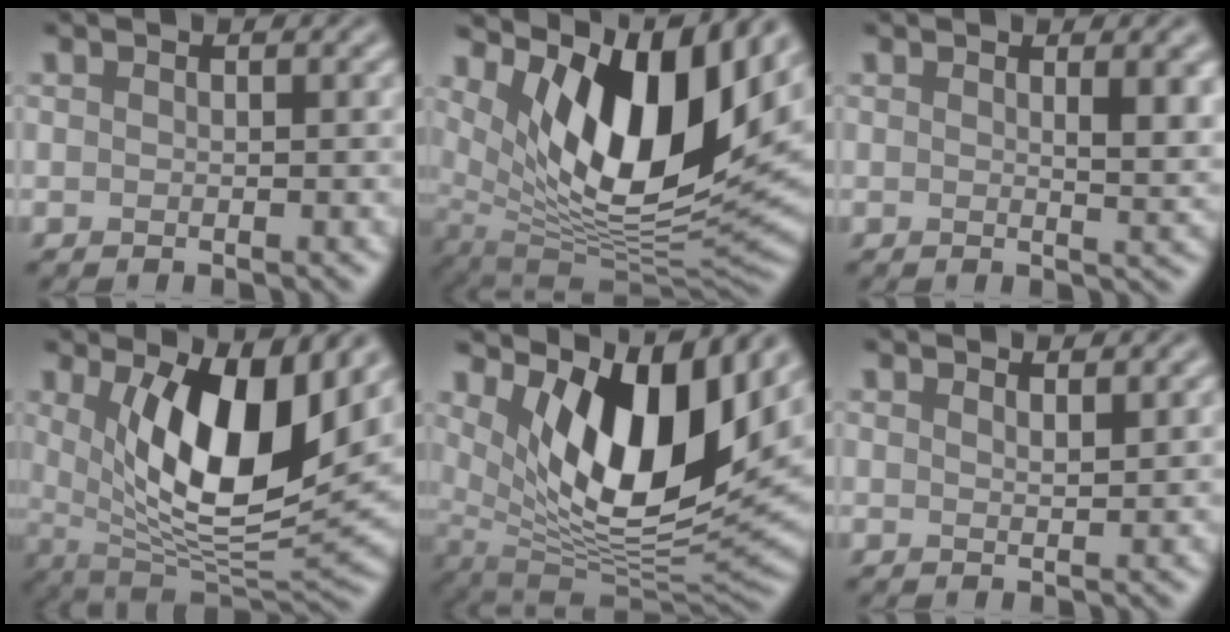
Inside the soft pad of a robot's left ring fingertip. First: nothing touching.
{"total": 13.6, "force": [5.5, 5.6, 11.1], "torque": [-0.185, -0.012, 0.102]}
{"total": 3.1, "force": [1.1, 0.9, 2.8], "torque": [-0.028, -0.003, 0.016]}
{"total": 10.5, "force": [2.9, 4.0, 9.3], "torque": [-0.153, -0.022, 0.054]}
{"total": 12.4, "force": [4.6, 5.2, 10.3], "torque": [-0.170, -0.019, 0.088]}
{"total": 1.3, "force": [1.1, 0.3, 0.6], "torque": [-0.003, 0.000, 0.017]}